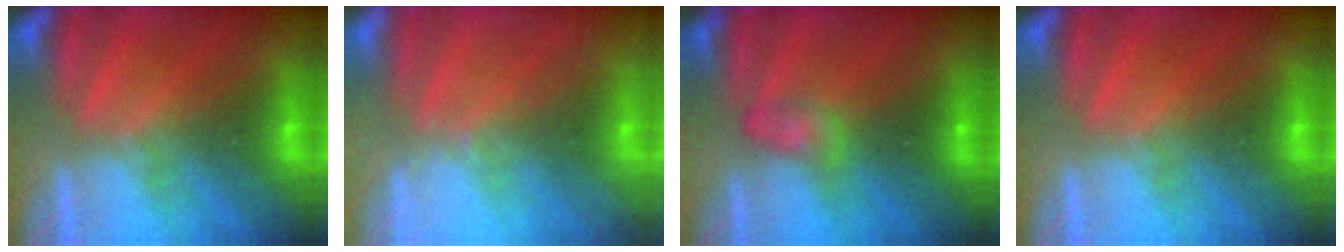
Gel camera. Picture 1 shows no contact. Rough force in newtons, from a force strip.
{"total": 2.3}
{"total": 2.3}
{"total": 0.0}